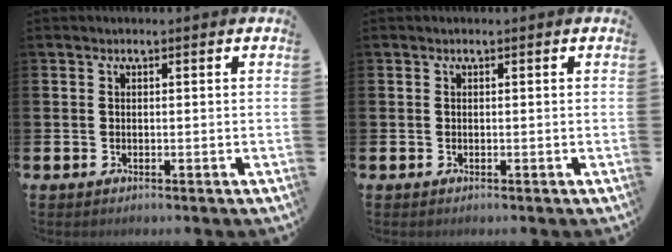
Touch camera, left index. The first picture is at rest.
{"total": 0.0}